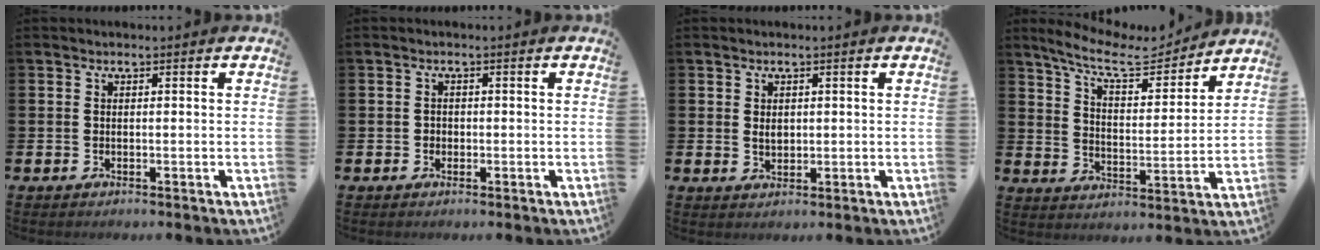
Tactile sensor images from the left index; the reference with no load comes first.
{"total": 0.9, "force": [-0.2, 0.9, 0.2], "torque": [-0.004, 0.006, -0.007]}
{"total": 1.6, "force": [0.7, 1.1, 0.9], "torque": [-0.002, -0.002, 0.008]}
{"total": 9.5, "force": [8.3, 2.5, 3.8], "torque": [-0.096, -0.049, 0.141]}